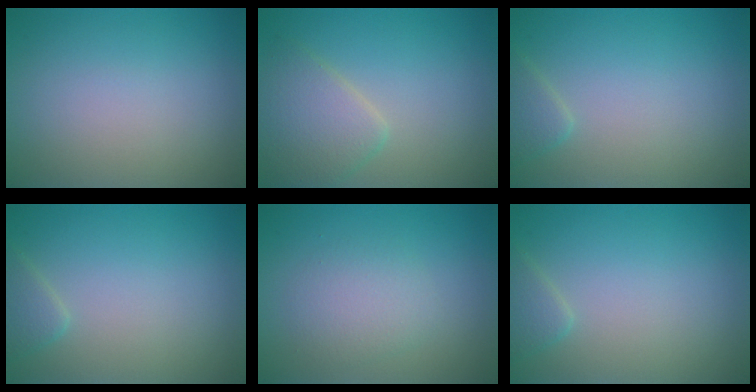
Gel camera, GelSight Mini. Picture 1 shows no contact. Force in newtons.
{"total": 3.8, "press": 3.8, "slide": 0.2}
{"total": 1.4, "press": 1.4, "slide": 0.1}
{"total": 1.4, "press": 1.4, "slide": 0.1}
{"total": 2.4, "press": 2.4, "slide": 0.0}
{"total": 1.4, "press": 1.4, "slide": 0.1}